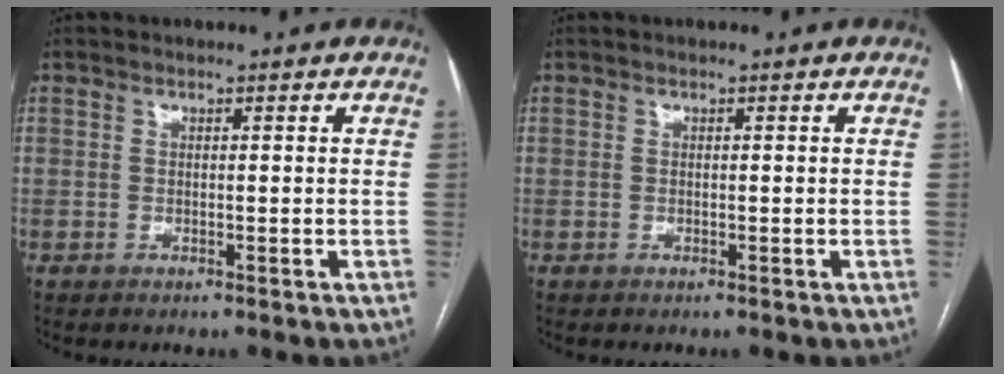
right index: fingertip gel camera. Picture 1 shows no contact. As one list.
[{"total": 0.0}]